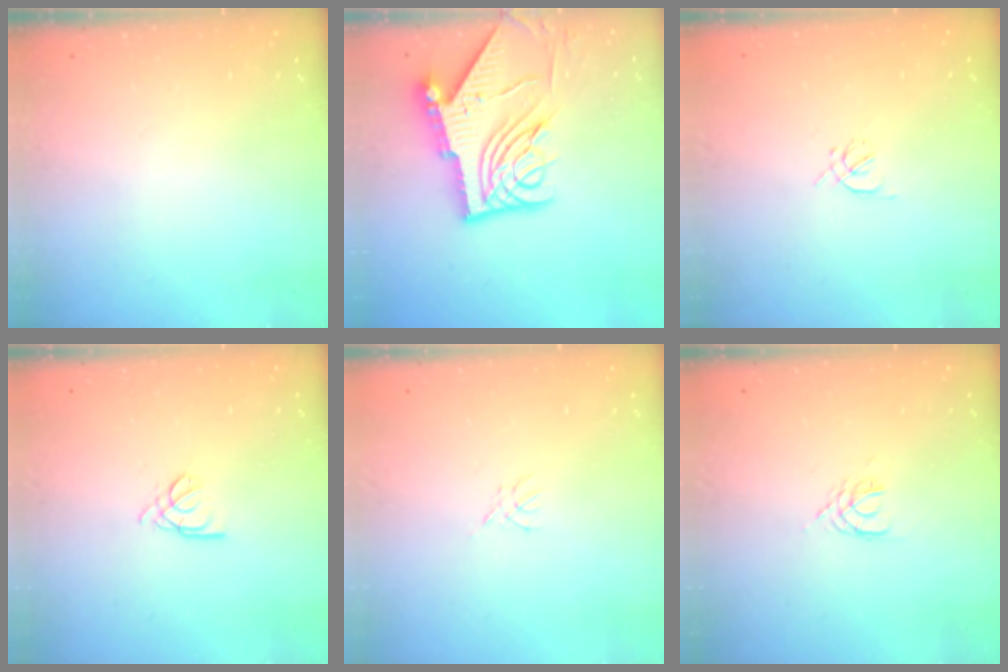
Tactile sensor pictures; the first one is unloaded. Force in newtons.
{"total": 15.6, "press": 15.4, "slide": 1.9}
{"total": 1.2, "press": 1.2, "slide": 0.4}
{"total": 2.6, "press": 2.5, "slide": 0.5}
{"total": 1.4, "press": 1.4, "slide": 0.3}
{"total": 2.4, "press": 2.3, "slide": 0.4}